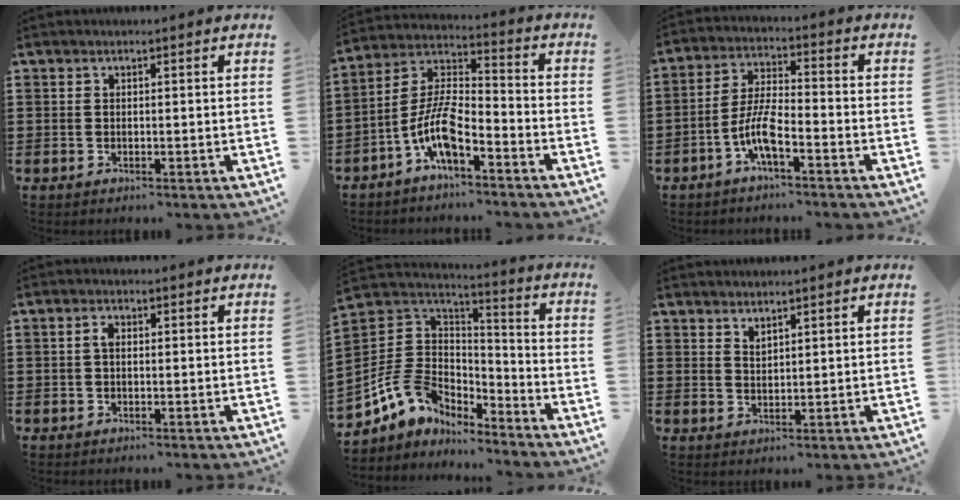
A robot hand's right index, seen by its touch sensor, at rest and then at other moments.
{"total": 8.6, "force": [-5.2, 2.6, 6.3], "torque": [-0.159, -0.019, -0.107]}
{"total": 6.8, "force": [-3.8, 1.5, 5.5], "torque": [-0.135, -0.013, -0.075]}
{"total": 1.6, "force": [0.0, 0.8, 1.4], "torque": [-0.028, 0.005, -0.002]}
{"total": 8.8, "force": [-3.5, 7.4, 3.3], "torque": [-0.112, 0.004, -0.067]}
{"total": 1.6, "force": [1.6, 0.4, 0.1], "torque": [-0.004, 0.003, 0.031]}